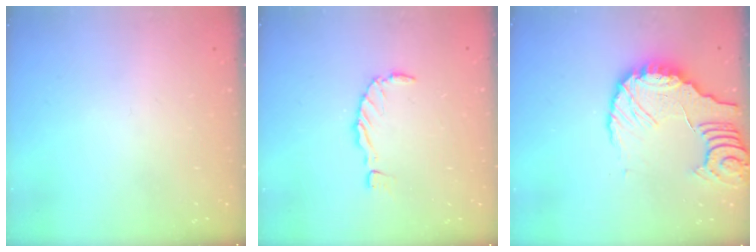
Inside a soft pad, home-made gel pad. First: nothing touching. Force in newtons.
{"total": 0.0}
{"total": 10.5, "press": 10.4, "slide": 1.1}